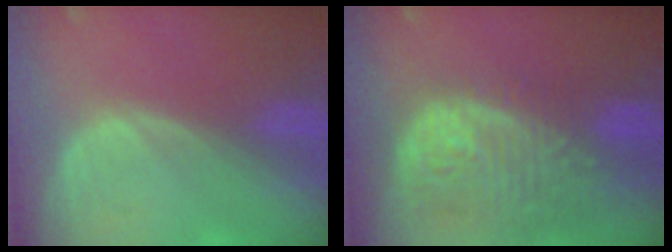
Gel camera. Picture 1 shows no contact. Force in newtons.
{"total": 13.5, "press": 11.4, "slide": 7.3}